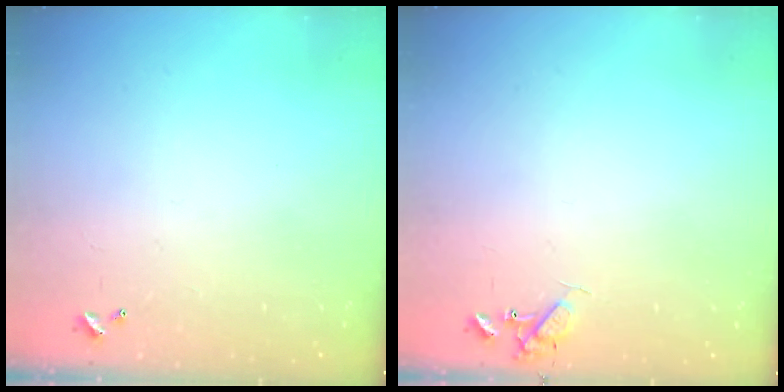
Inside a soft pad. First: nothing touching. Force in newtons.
{"total": 8.6, "press": 8.6, "slide": 0.7}